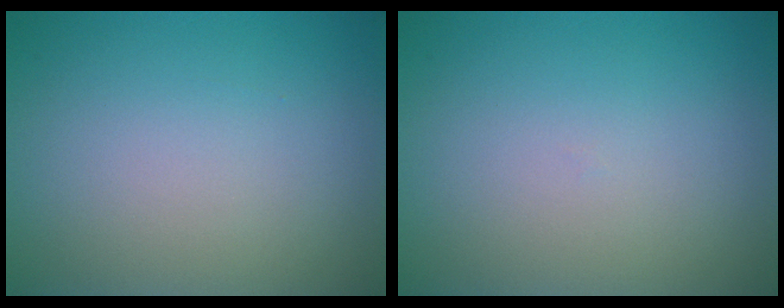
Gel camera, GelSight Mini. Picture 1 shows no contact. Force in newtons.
{"total": 0.0}